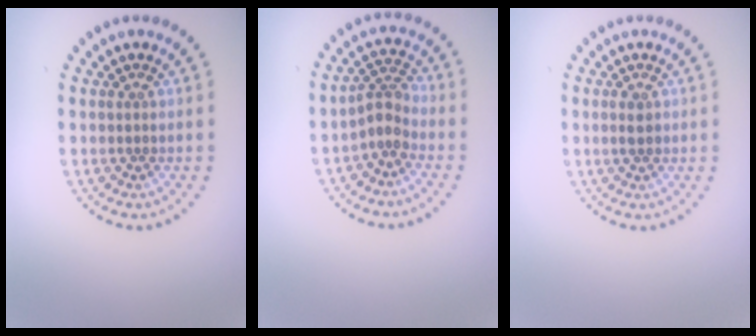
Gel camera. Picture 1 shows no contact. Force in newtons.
{"total": 2.2, "press": 1.6, "slide": 1.6}
{"total": 1.2, "press": 1.2, "slide": 0.1}